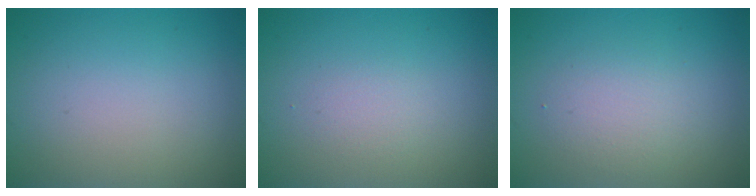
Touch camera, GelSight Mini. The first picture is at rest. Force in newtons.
{"total": 1.2, "press": 1.2, "slide": 0.0}
{"total": 2.4, "press": 2.4, "slide": 0.1}